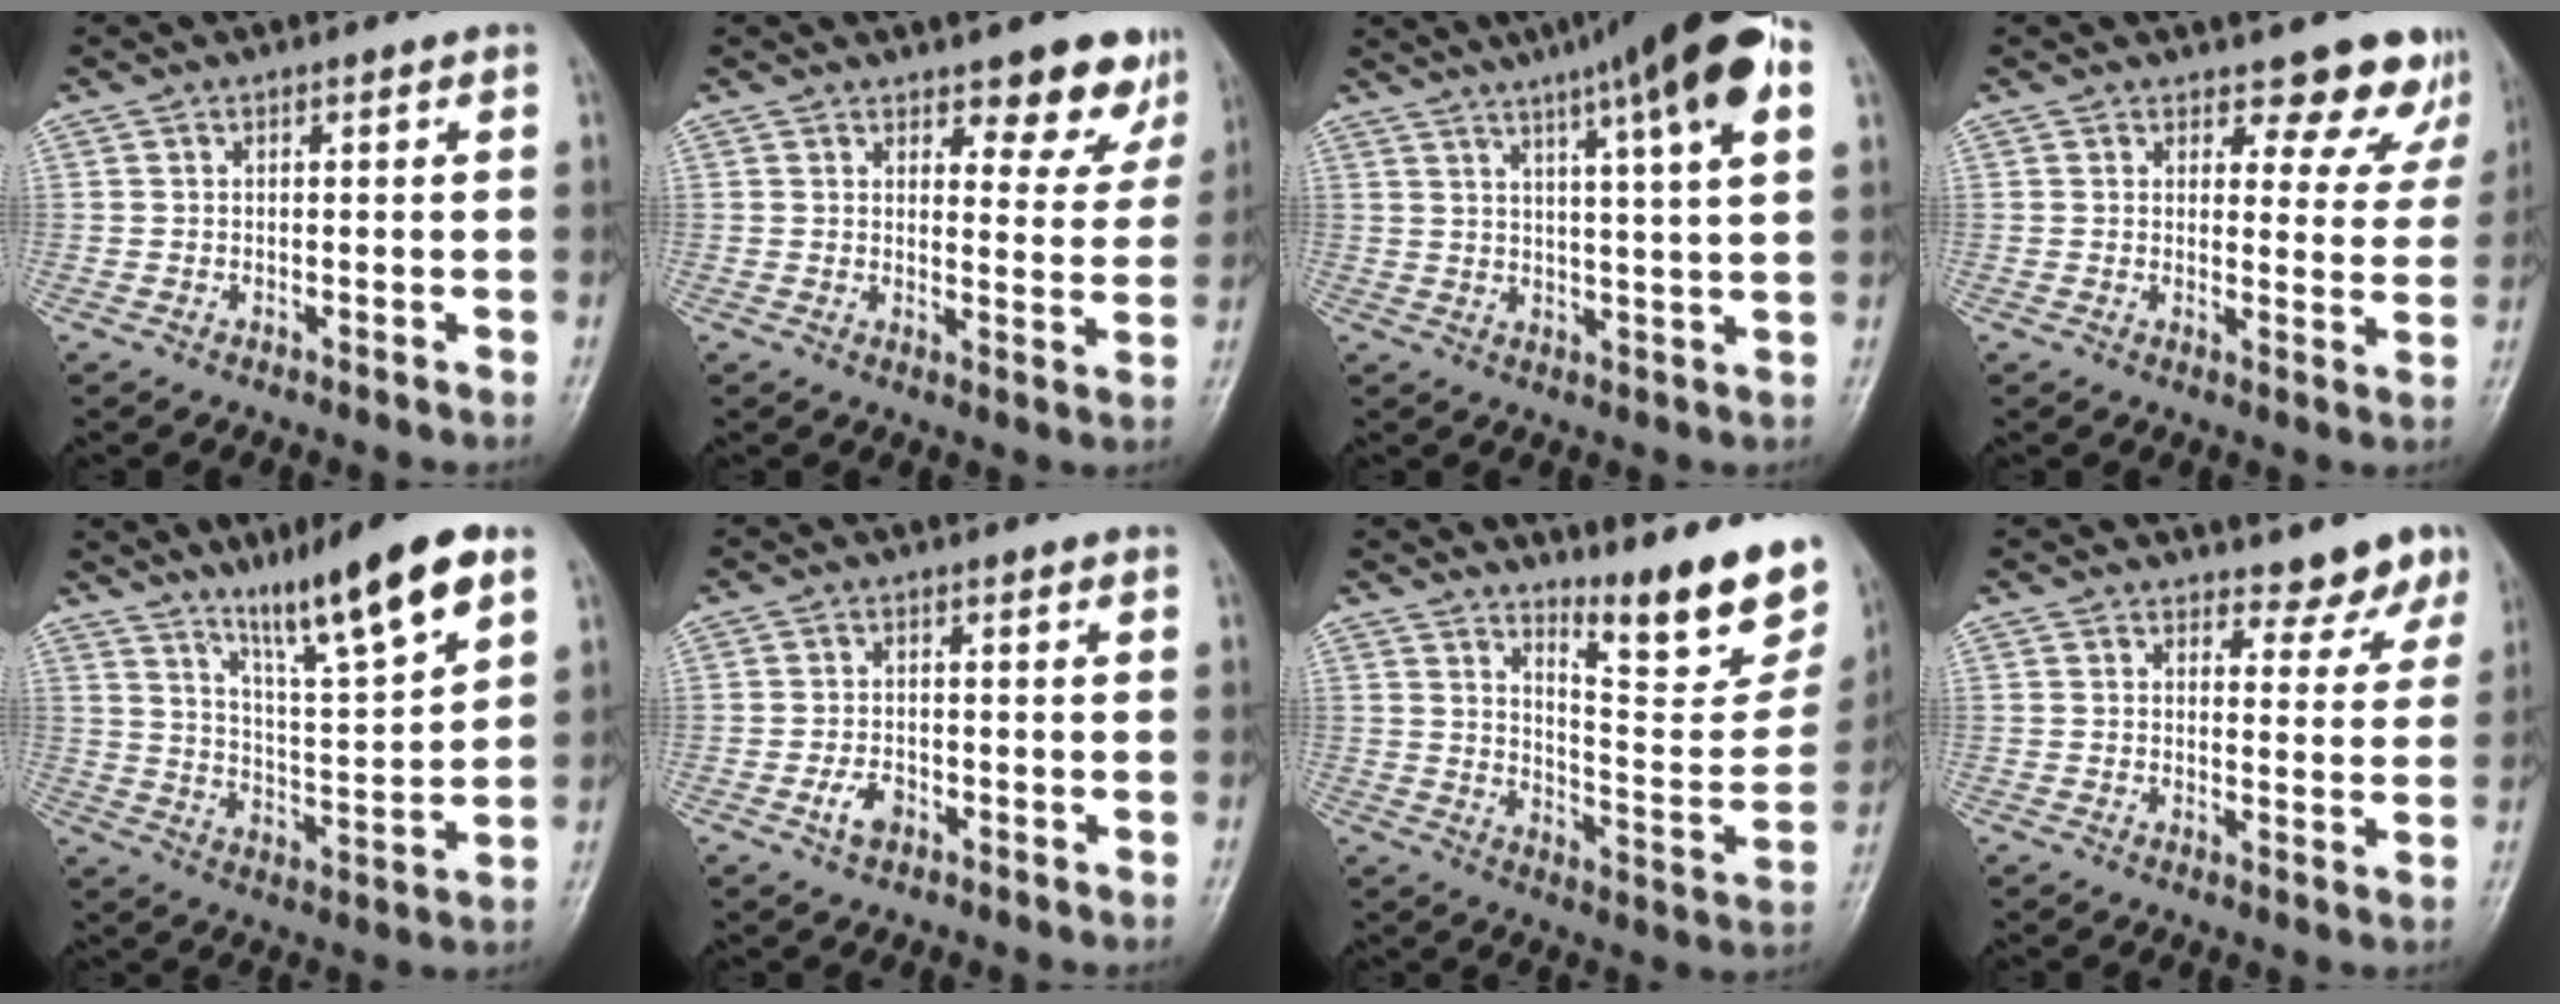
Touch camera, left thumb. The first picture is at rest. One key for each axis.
{"total": 7.9, "fx": 6.1, "fy": 3.4, "fz": 3.6, "tx": -0.005, "ty": -0.041, "tz": 0.070}
{"total": 18.2, "fx": 9.6, "fy": 2.2, "fz": 15.3, "tx": -0.224, "ty": -0.002, "tz": 0.130}
{"total": 8.5, "fx": 7.4, "fy": 3.6, "fz": 2.0, "tx": 0.019, "ty": -0.051, "tz": 0.070}
{"total": 15.7, "fx": 10.1, "fy": 1.8, "fz": 11.9, "tx": -0.187, "ty": -0.052, "tz": 0.174}
{"total": 3.2, "fx": -1.5, "fy": 2.0, "fz": 2.0, "tx": -0.037, "ty": 0.008, "tz": -0.026}
{"total": 18.8, "fx": 13.0, "fy": 4.4, "fz": 12.9, "tx": -0.134, "ty": -0.099, "tz": 0.192}
{"total": 5.4, "fx": 4.8, "fy": 2.2, "fz": 1.1, "tx": 0.016, "ty": -0.037, "tz": 0.047}